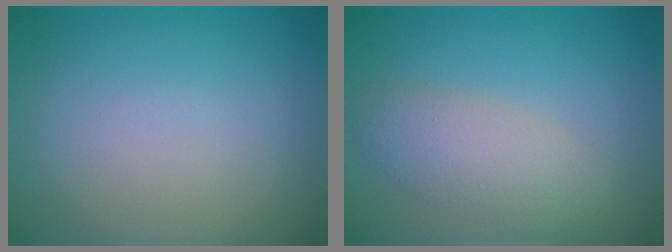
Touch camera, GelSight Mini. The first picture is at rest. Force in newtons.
{"total": 3.5, "press": 3.5, "slide": 0.2}